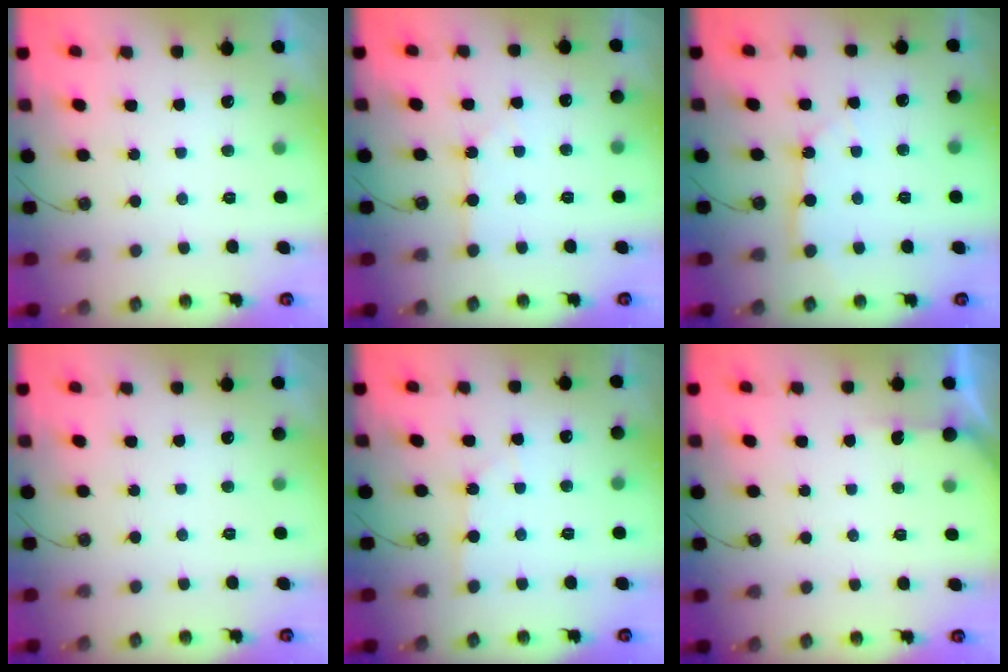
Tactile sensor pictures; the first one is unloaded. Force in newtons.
{"total": 1.9, "press": 1.8, "slide": 0.4}
{"total": 3.4, "press": 3.4, "slide": 0.3}
{"total": 0.0}
{"total": 1.6, "press": 1.6, "slide": 0.3}
{"total": 2.9, "press": 2.9, "slide": 0.4}